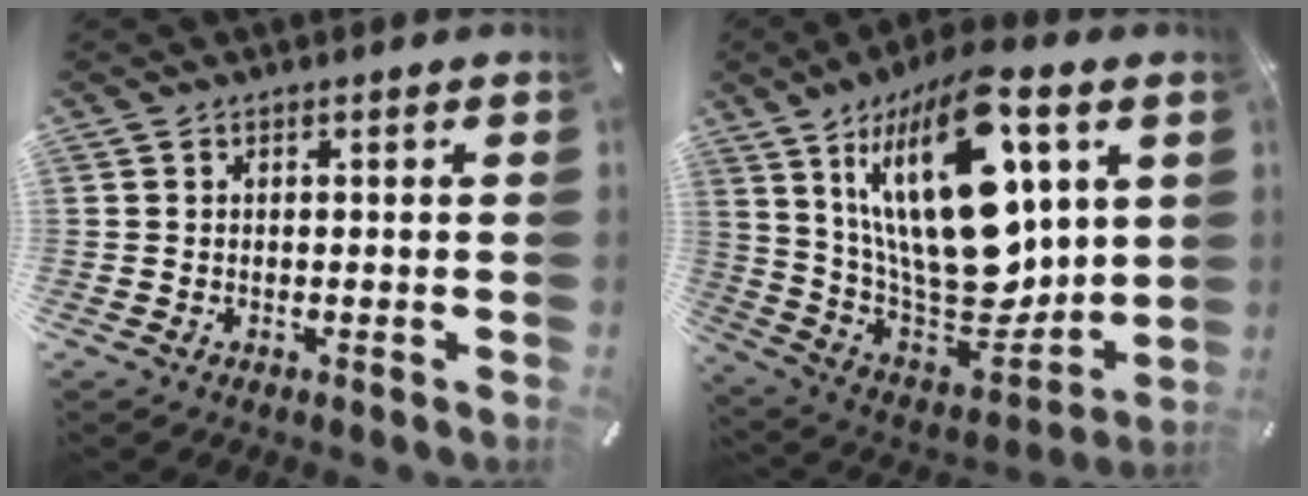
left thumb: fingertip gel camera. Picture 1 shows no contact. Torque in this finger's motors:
{"motor_torque": [2.69, 2.32, 1.63, -1.14, 1.05]}